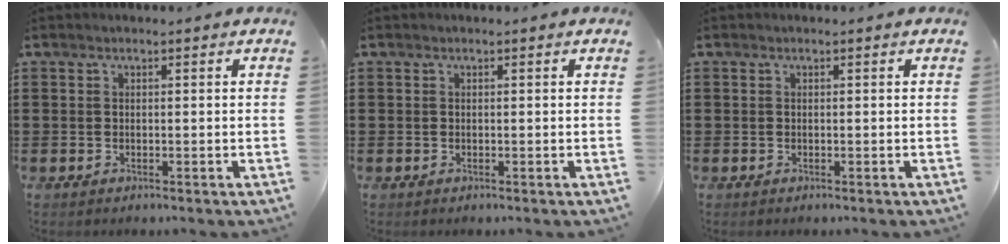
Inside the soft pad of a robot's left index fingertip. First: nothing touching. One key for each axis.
{"total": 0.0}
{"total": 0.0}